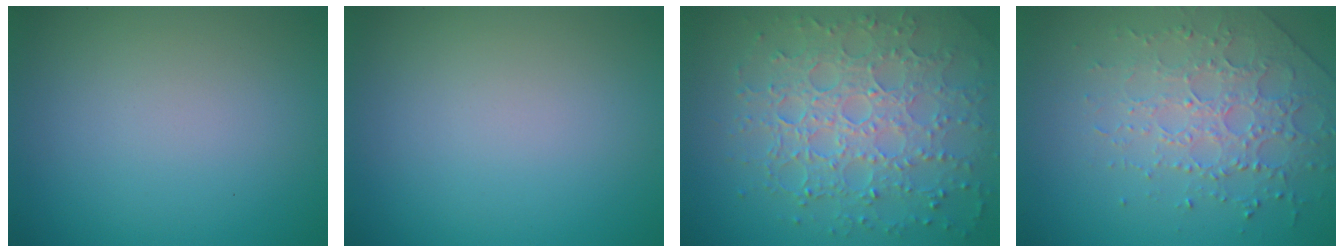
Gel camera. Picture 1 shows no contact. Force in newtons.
{"total": 0.0}
{"total": 7.7, "press": 5.6, "slide": 5.4}
{"total": 3.7, "press": 3.5, "slide": 1.1}